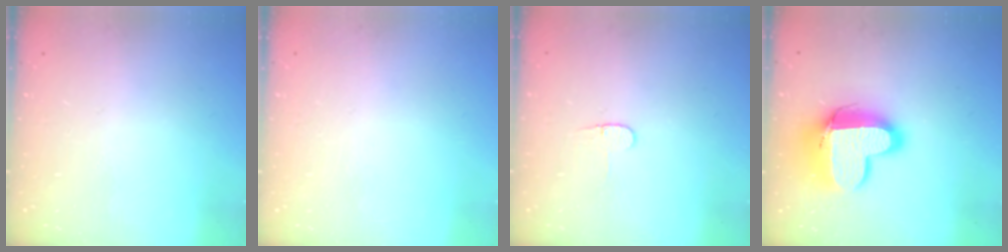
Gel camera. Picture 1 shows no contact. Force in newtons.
{"total": 0.0}
{"total": 3.7, "press": 3.6, "slide": 0.4}
{"total": 16.0, "press": 16.0, "slide": 1.1}